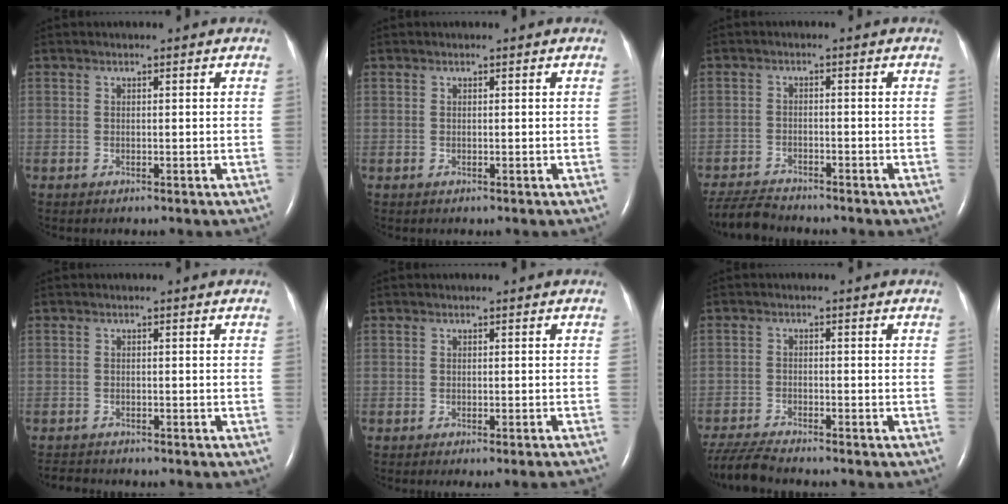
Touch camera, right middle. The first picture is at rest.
{"total": 0.0}
{"total": 5.6, "force": [-5.5, 0.5, 1.1], "torque": [-0.020, -0.023, -0.098]}
{"total": 2.5, "force": [-2.4, 0.5, 0.2], "torque": [-0.003, -0.010, -0.038]}
{"total": 3.1, "force": [-2.8, -0.7, 1.1], "torque": [-0.009, -0.001, -0.034]}
{"total": 6.3, "force": [-6.0, -0.1, 2.1], "torque": [-0.043, -0.025, -0.109]}